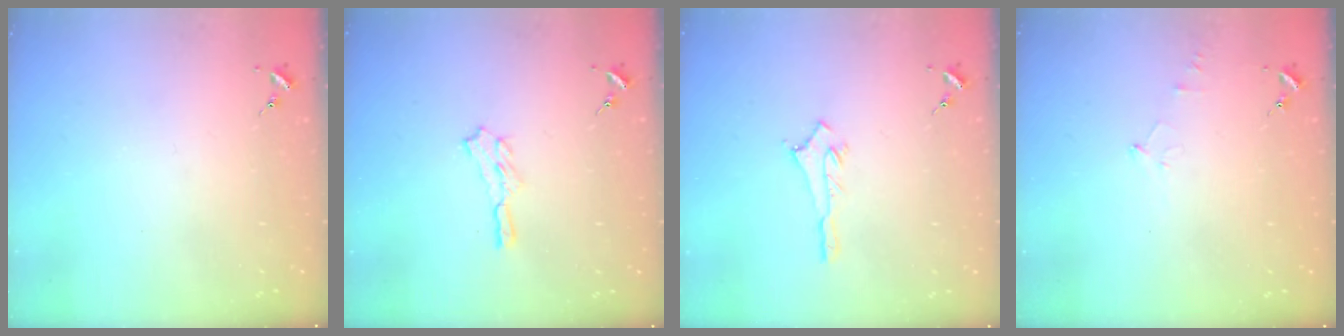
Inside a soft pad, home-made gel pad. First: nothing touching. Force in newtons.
{"total": 4.7, "press": 4.6, "slide": 0.5}
{"total": 2.8, "press": 2.8, "slide": 0.2}
{"total": 4.1, "press": 4.1, "slide": 0.5}